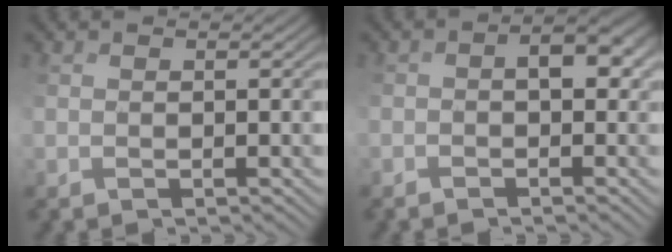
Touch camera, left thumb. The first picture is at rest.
{"total": 4.6, "force": [-0.5, 2.6, 3.8], "torque": [-0.050, 0.003, -0.005]}